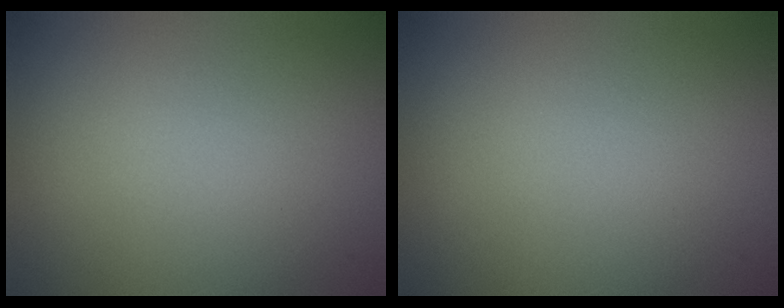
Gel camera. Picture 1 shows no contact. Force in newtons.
{"total": 0.0}